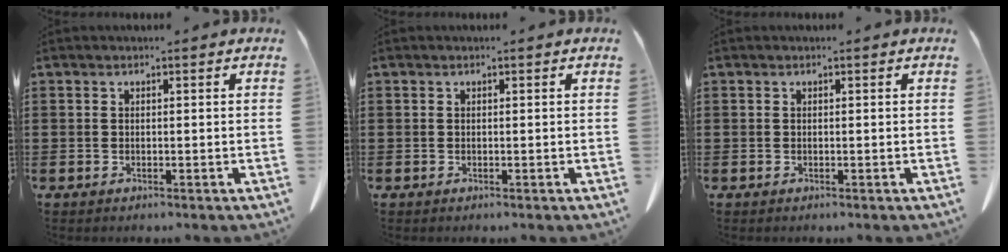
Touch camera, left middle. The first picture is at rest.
{"total": 0.0}
{"total": 0.0}